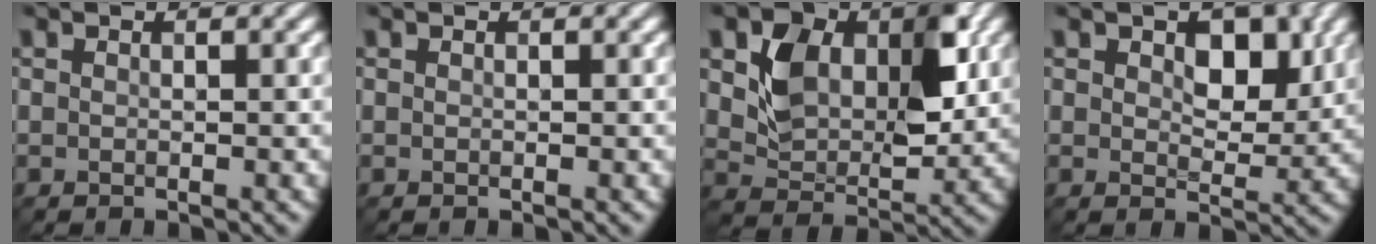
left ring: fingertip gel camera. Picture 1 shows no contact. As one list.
[{"total": 0.0}, {"total": 7.0, "force": [2.0, 4.8, 4.7], "torque": [-0.089, -0.009, 0.036]}, {"total": 4.4, "force": [1.4, 2.6, 3.3], "torque": [-0.048, -0.007, 0.018]}]